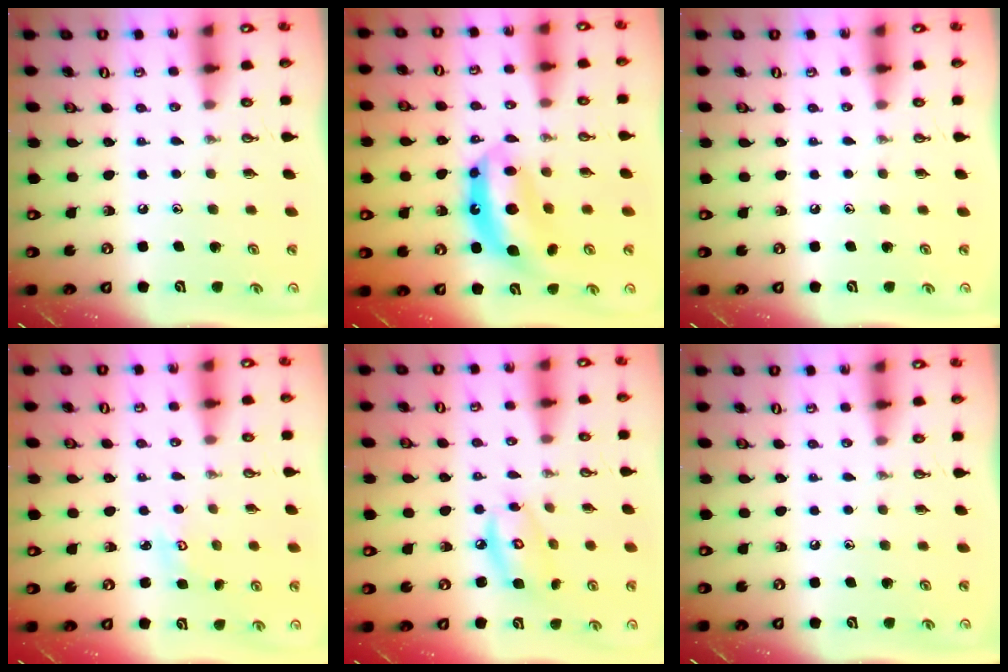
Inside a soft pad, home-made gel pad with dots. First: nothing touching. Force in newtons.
{"total": 11.2, "press": 11.2, "slide": 1.3}
{"total": 0.0}
{"total": 2.5, "press": 2.4, "slide": 0.3}
{"total": 8.7, "press": 8.7, "slide": 0.6}
{"total": 0.0}